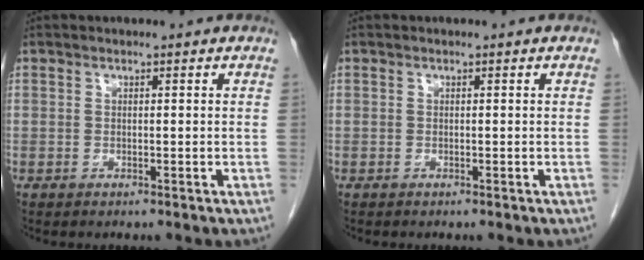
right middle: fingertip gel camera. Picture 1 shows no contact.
{"total": 0.0}